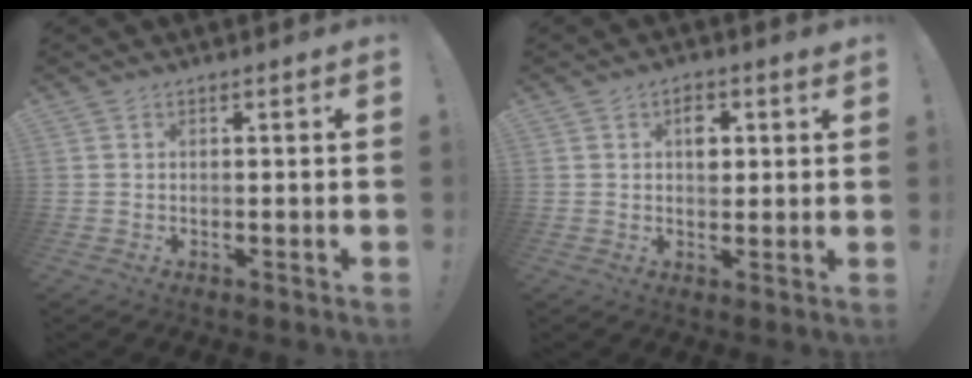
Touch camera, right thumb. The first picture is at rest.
{"total": 4.6, "force": [1.5, 3.1, 3.0], "torque": [-0.027, -0.007, 0.019]}